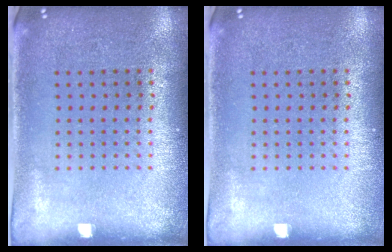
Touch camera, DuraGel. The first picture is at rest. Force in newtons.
{"total": 0.0}